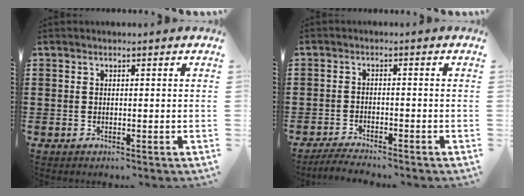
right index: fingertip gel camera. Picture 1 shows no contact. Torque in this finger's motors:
{"motor_torque": [-2.14, 0.00, -1.05, -0.09]}